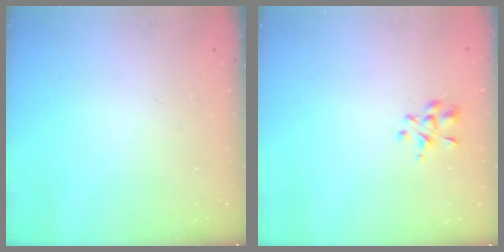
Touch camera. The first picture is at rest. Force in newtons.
{"total": 2.9, "press": 2.7, "slide": 1.0}